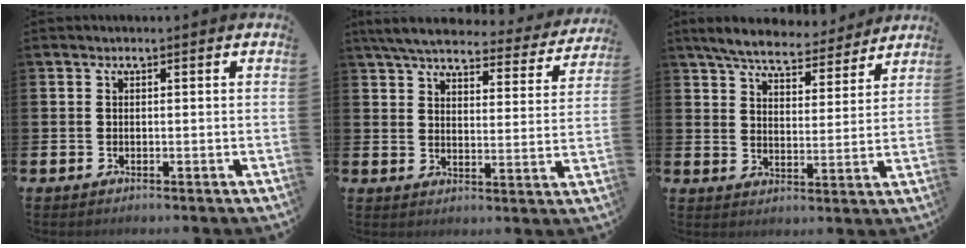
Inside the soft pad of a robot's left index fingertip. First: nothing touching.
{"total": 6.0, "force": [5.5, 1.2, 2.0], "torque": [-0.060, -0.035, 0.092]}
{"total": 6.5, "force": [6.1, 1.2, 1.6], "torque": [-0.055, -0.035, 0.106]}